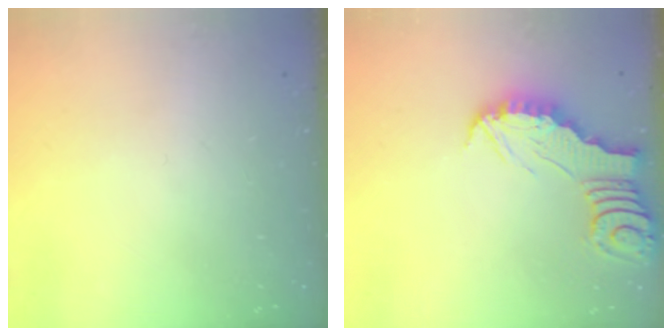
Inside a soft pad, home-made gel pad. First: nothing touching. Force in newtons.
{"total": 2.6, "press": 2.6, "slide": 0.2}